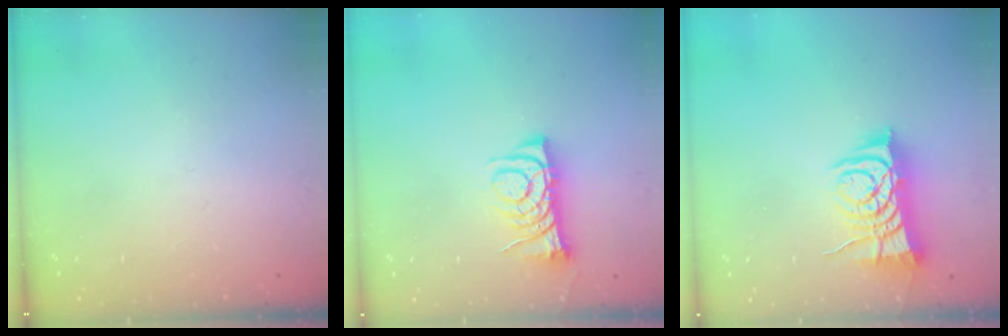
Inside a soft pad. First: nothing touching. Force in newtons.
{"total": 8.0, "press": 7.9, "slide": 1.1}
{"total": 9.2, "press": 9.1, "slide": 1.1}